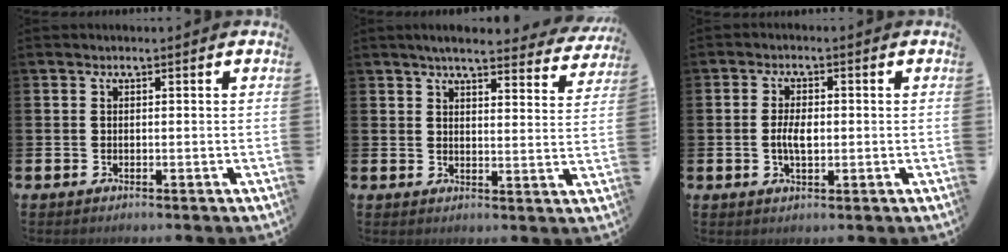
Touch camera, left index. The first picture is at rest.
{"total": 4.8, "force": [4.5, 0.6, 1.8], "torque": [-0.037, -0.027, 0.073]}
{"total": 3.6, "force": [-0.1, 1.8, 3.1], "torque": [-0.047, 0.002, -0.006]}